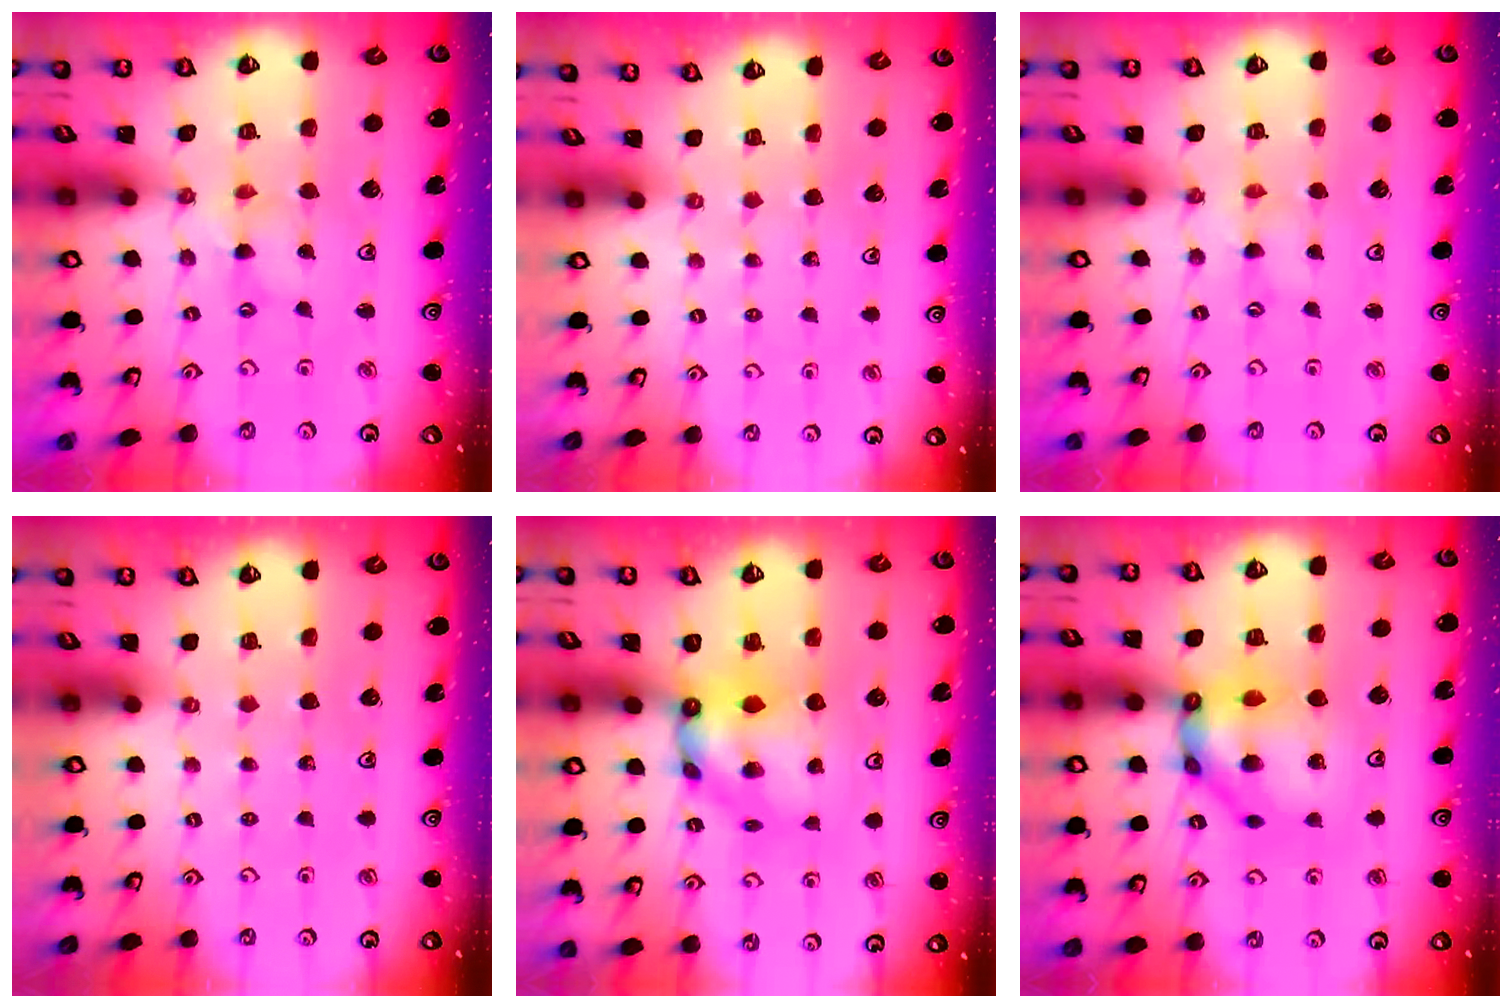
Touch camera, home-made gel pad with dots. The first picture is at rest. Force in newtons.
{"total": 0.0}
{"total": 0.0}
{"total": 0.0}
{"total": 7.1, "press": 7.1, "slide": 0.6}
{"total": 11.4, "press": 11.2, "slide": 1.7}